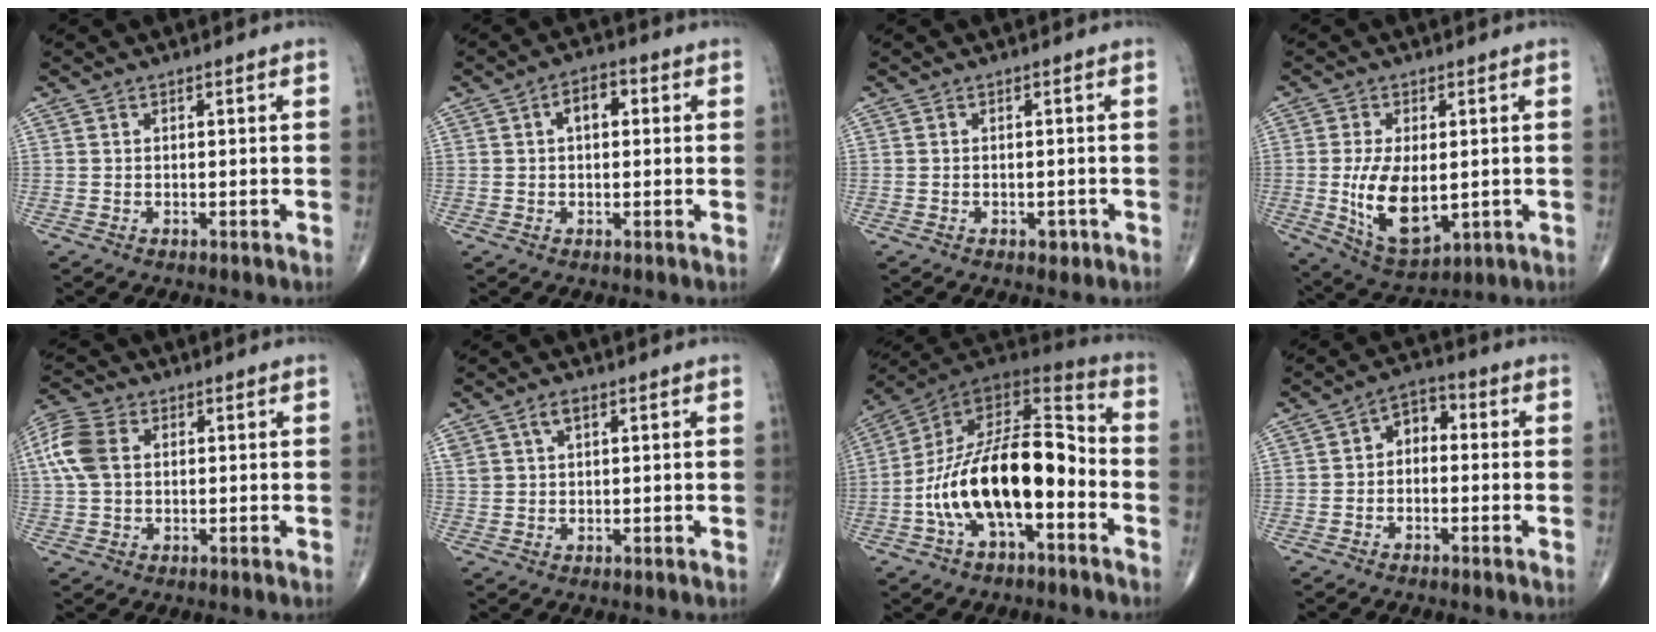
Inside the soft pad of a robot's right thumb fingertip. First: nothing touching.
{"total": 4.8, "force": [1.1, 2.8, 3.8], "torque": [-0.052, 0.014, 0.011]}
{"total": 1.4, "force": [-0.7, 0.9, 0.7], "torque": [-0.004, 0.004, -0.007]}
{"total": 11.9, "force": [-0.9, 6.4, 10.1], "torque": [-0.172, -0.016, 0.002]}
{"total": 8.8, "force": [1.7, 5.9, 6.3], "torque": [-0.156, 0.019, 0.031]}
{"total": 2.9, "force": [1.6, 1.5, 2.0], "torque": [-0.036, 0.001, 0.034]}
{"total": 20.4, "force": [-5.3, 9.5, 17.3], "torque": [-0.288, 0.065, -0.094]}
{"total": 4.9, "force": [-0.3, 3.4, 3.5], "torque": [-0.035, 0.025, -0.020]}